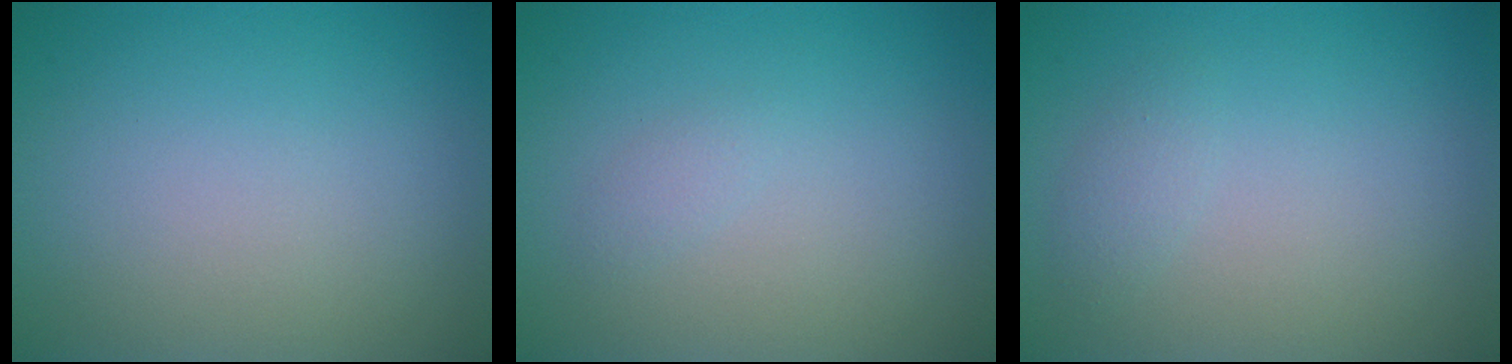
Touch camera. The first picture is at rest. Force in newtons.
{"total": 0.7, "press": 0.7, "slide": 0.0}
{"total": 1.1, "press": 1.1, "slide": 0.1}